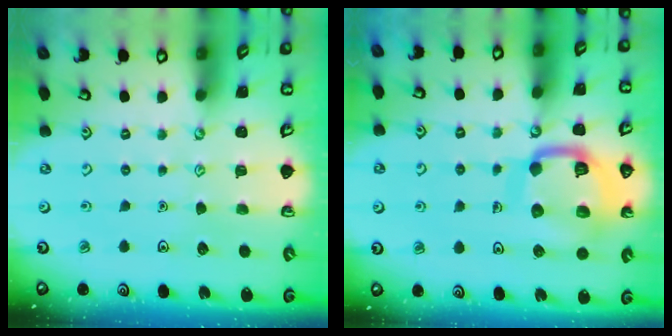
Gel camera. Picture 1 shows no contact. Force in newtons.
{"total": 15.9, "press": 15.9, "slide": 1.6}